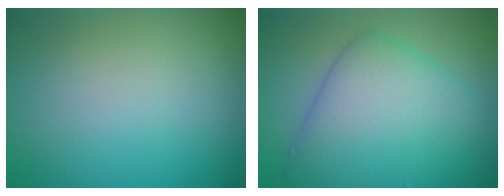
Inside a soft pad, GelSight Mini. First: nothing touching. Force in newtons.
{"total": 7.6, "press": 7.6, "slide": 0.0}